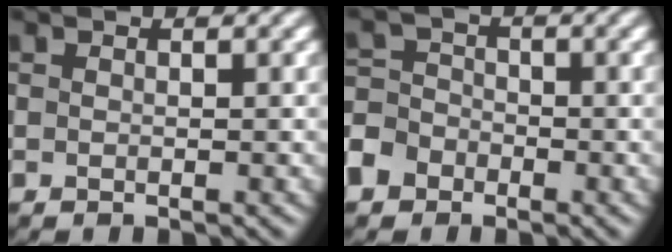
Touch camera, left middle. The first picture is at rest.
{"total": 4.7, "force": [-2.8, 3.5, 1.5], "torque": [-0.024, -0.004, -0.062]}